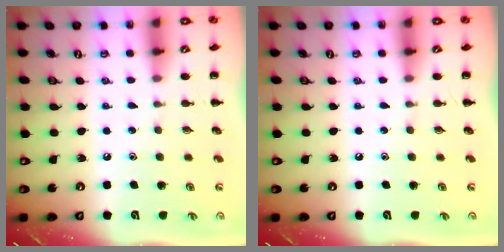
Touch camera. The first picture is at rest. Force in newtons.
{"total": 0.0}